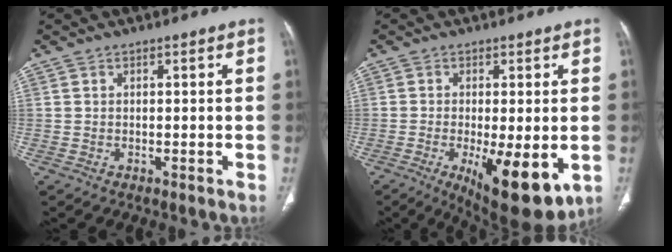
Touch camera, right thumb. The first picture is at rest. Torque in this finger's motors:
{"motor_torque": [2.64, 2.37, 0.12, -0.07, 0.33]}